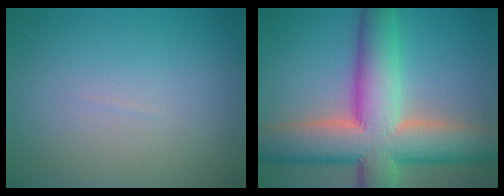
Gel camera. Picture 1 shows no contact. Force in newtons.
{"total": 12.8, "press": 12.8, "slide": 0.6}